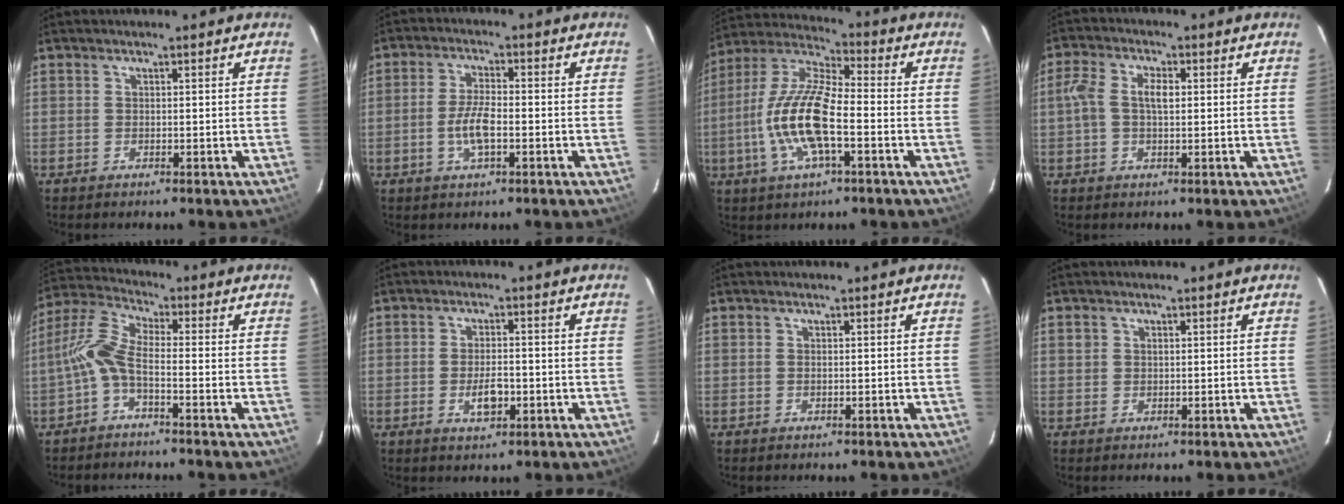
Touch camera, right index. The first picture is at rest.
{"total": 5.7, "force": [-1.7, 1.9, 5.1], "torque": [-0.107, 0.002, -0.033]}
{"total": 15.1, "force": [-3.9, 4.6, 13.9], "torque": [-0.286, -0.001, -0.083]}
{"total": 5.2, "force": [0.3, 2.6, 4.5], "torque": [-0.093, 0.012, 0.001]}
{"total": 6.5, "force": [-2.2, 1.9, 5.8], "torque": [-0.143, 0.018, -0.050]}
{"total": 4.7, "force": [-1.4, 2.2, 3.9], "torque": [-0.077, -0.003, -0.021]}
{"total": 0.0}
{"total": 1.2, "force": [0.4, 1.1, 0.3], "torque": [-0.006, 0.004, 0.005]}